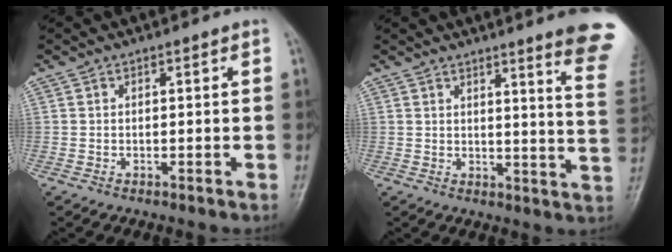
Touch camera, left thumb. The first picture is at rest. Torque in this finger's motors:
{"motor_torque": [3.36, 1.64, 1.67, -1.10, 0.07]}